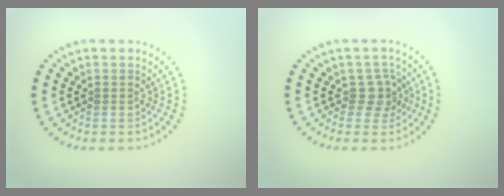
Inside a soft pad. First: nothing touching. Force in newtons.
{"total": 2.1, "press": 1.8, "slide": 1.2}